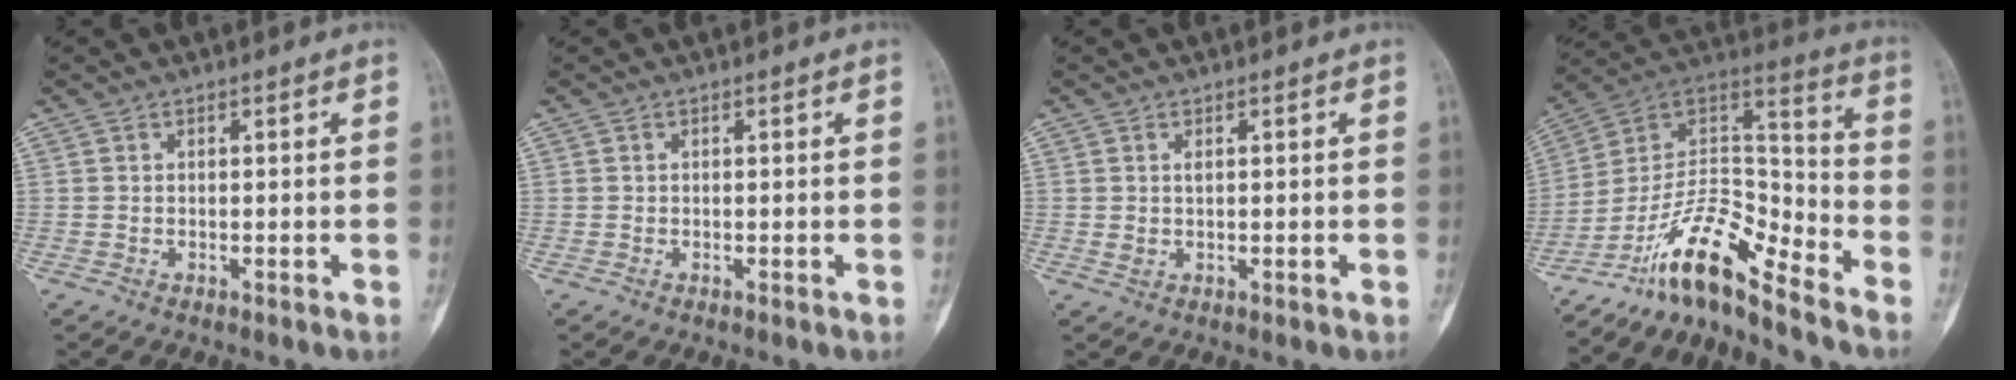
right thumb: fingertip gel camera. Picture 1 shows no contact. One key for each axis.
{"total": 0.0}
{"total": 1.7, "fx": 0.3, "fy": 0.8, "fz": 1.5, "tx": -0.028, "ty": 0.002, "tz": 0.011}
{"total": 14.4, "fx": -11.8, "fy": 3.1, "fz": 7.6, "tx": -0.131, "ty": 0.114, "tz": -0.218}